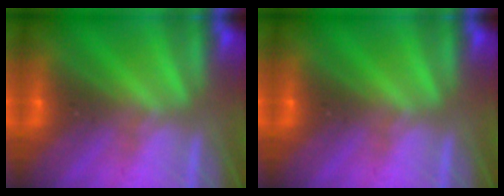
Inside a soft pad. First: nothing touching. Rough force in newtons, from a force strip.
{"total": 0.0}